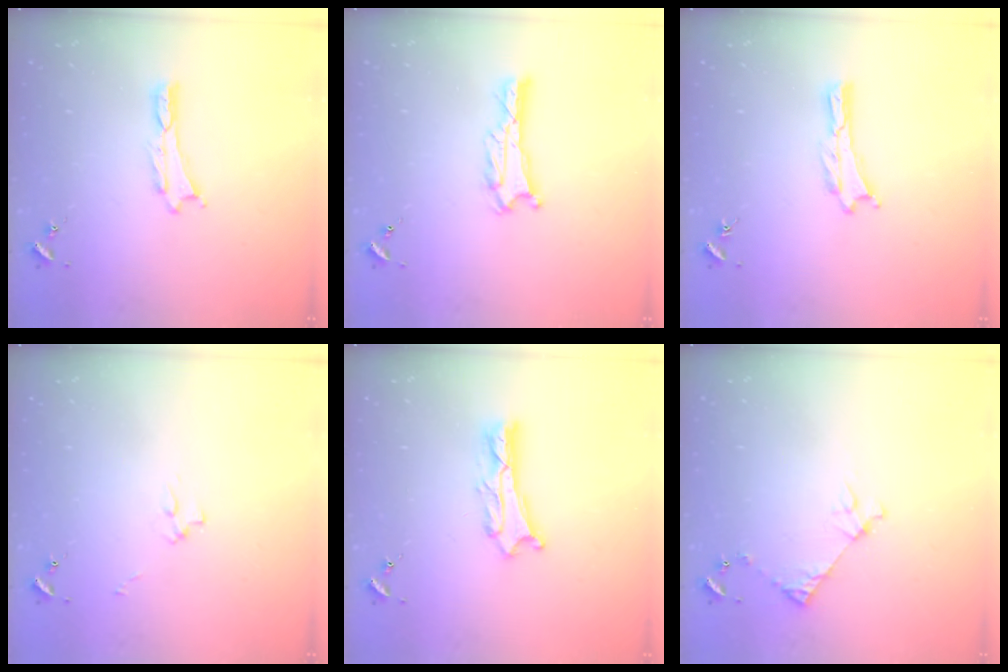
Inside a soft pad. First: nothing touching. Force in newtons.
{"total": 0.7, "press": 0.7, "slide": 0.1}
{"total": 0.0}
{"total": 2.5, "press": 2.5, "slide": 0.3}
{"total": 2.6, "press": 2.6, "slide": 0.3}
{"total": 5.0, "press": 5.0, "slide": 0.4}